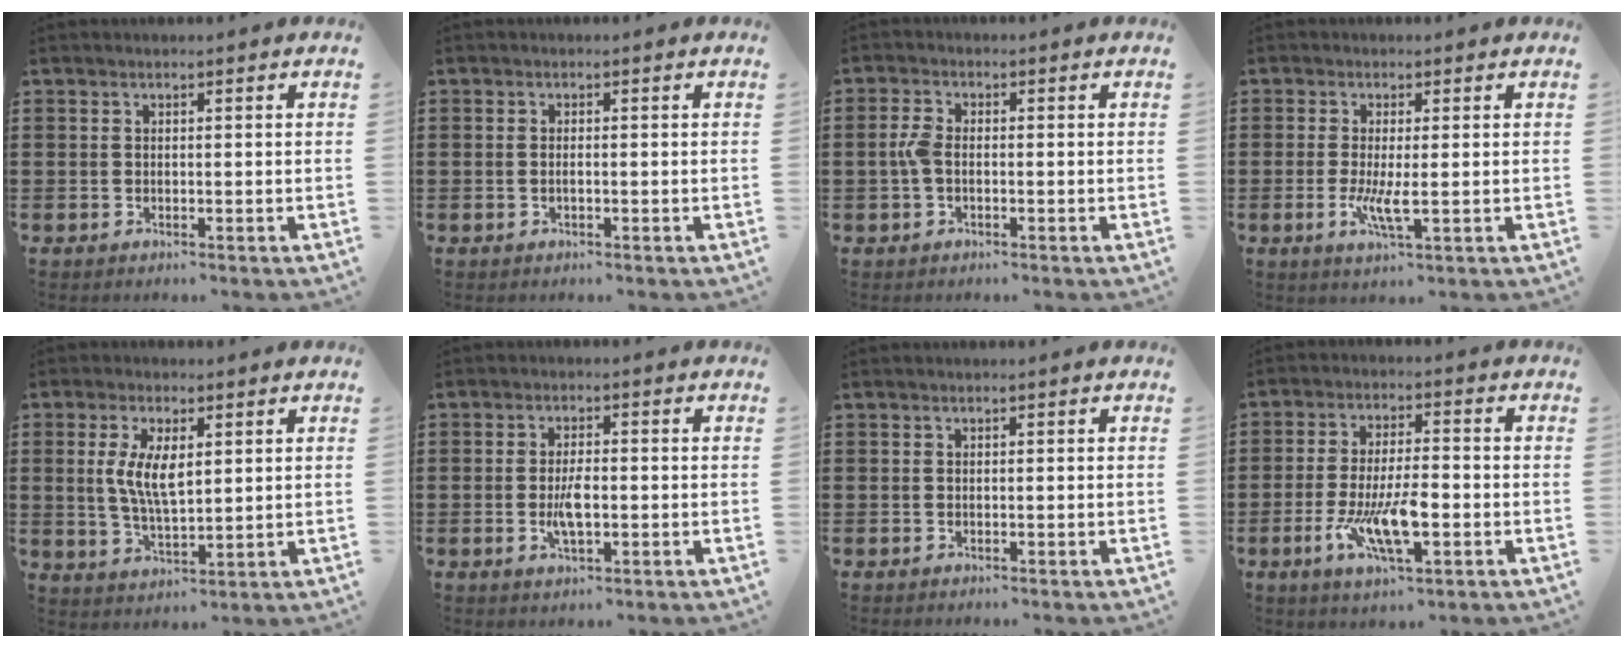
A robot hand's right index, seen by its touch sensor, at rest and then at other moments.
{"total": 0.6, "force": [-0.3, 0.0, 0.6], "torque": [-0.010, -0.004, -0.004]}
{"total": 3.1, "force": [-0.5, 1.6, 2.6], "torque": [-0.073, -0.004, -0.017]}
{"total": 4.1, "force": [-0.8, 0.7, 4.0], "torque": [-0.074, -0.005, -0.015]}
{"total": 6.7, "force": [1.3, 2.8, 5.9], "torque": [-0.119, 0.007, 0.022]}
{"total": 4.3, "force": [-0.8, 1.5, 4.0], "torque": [-0.084, -0.002, -0.019]}
{"total": 0.0}
{"total": 9.6, "force": [-3.3, 3.1, 8.5], "torque": [-0.175, -0.012, -0.059]}